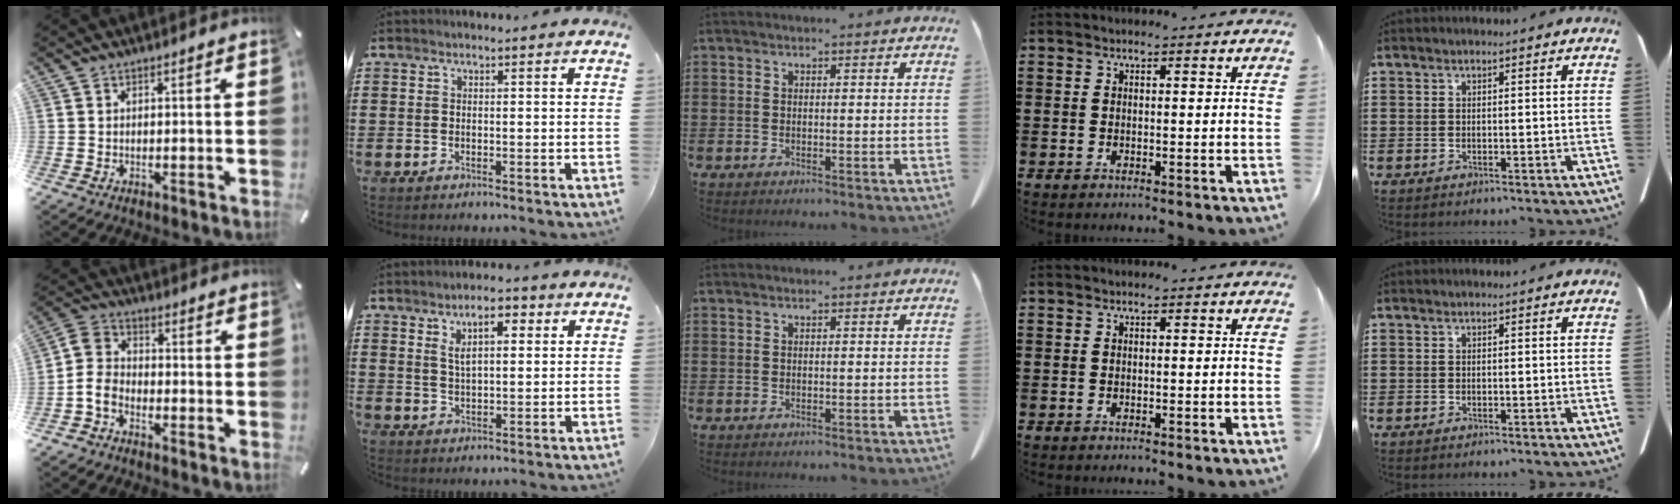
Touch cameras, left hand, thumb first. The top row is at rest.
{"thumb": {"total": 5.8, "force": [-3.7, 3.6, 2.7], "torque": [-0.070, 0.008, -0.073]}, "index": {"total": 5.4, "force": [2.6, 2.4, 4.1], "torque": [-0.065, 0.001, 0.037]}}